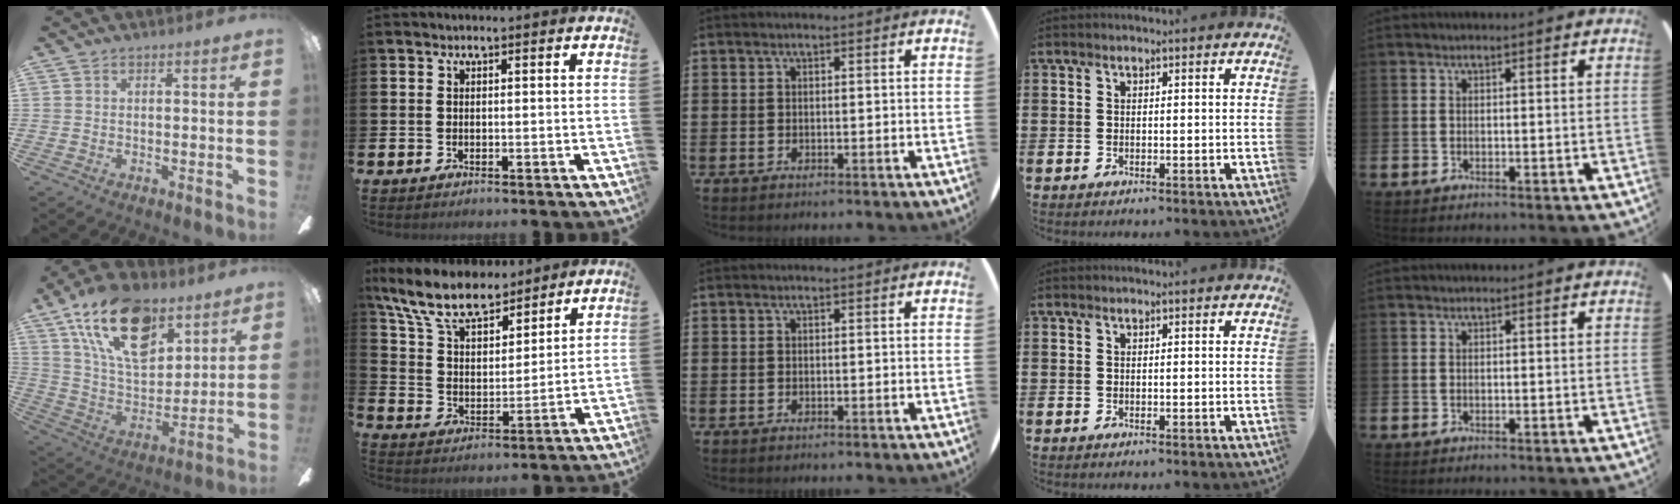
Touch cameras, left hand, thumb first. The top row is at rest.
{"thumb": {"total": 22.5, "force": [12.5, 12.0, 14.4], "torque": [-0.263, -0.054, 0.221]}, "index": {"total": 9.9, "force": [8.5, 3.4, 3.9], "torque": [-0.113, -0.043, 0.155]}}